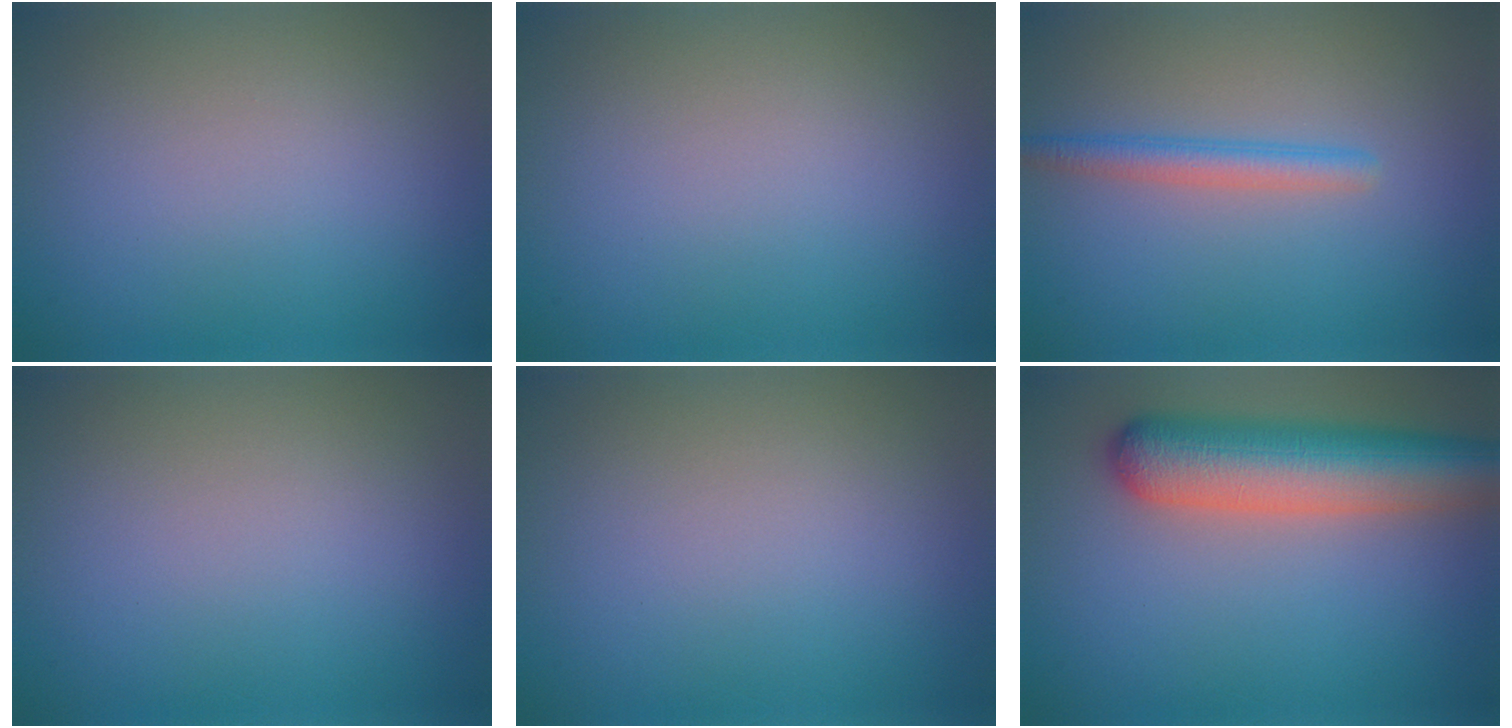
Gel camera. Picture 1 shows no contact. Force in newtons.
{"total": 0.0}
{"total": 2.3, "press": 2.3, "slide": 0.1}
{"total": 0.0}
{"total": 0.0}
{"total": 8.1, "press": 8.1, "slide": 0.4}